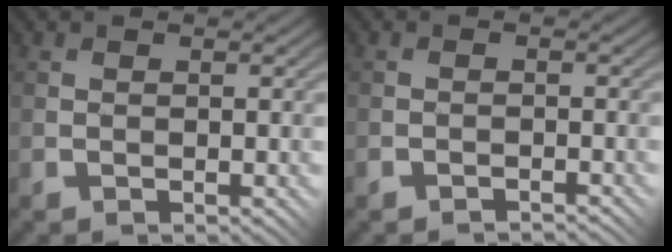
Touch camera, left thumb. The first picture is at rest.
{"total": 1.2, "force": [-0.8, -0.5, -0.8], "torque": [0.015, 0.010, -0.023]}